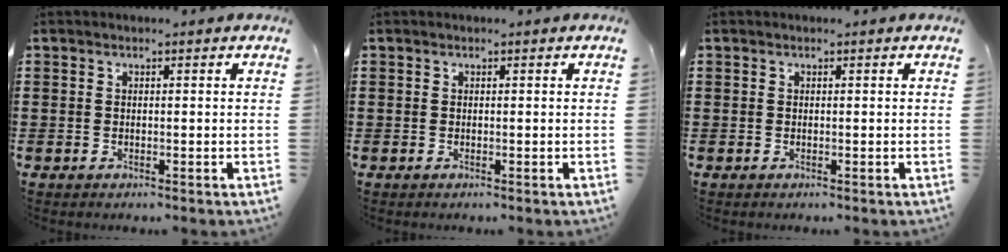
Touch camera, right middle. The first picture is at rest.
{"total": 0.0}
{"total": 0.0}